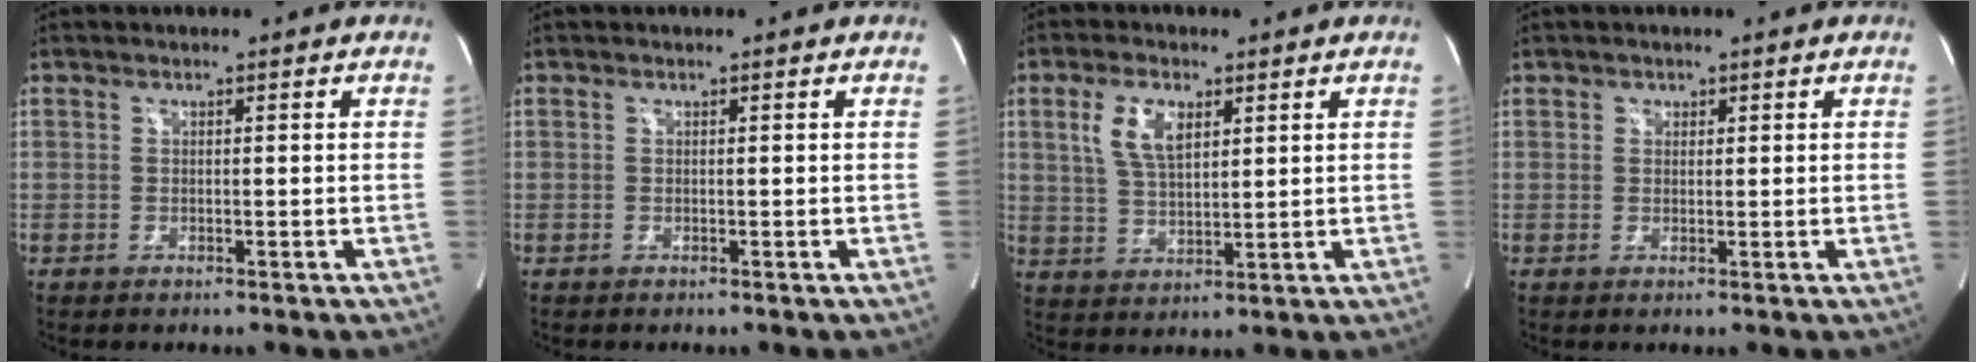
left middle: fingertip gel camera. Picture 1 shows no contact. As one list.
[{"total": 0.0}, {"total": 6.8, "force": [2.9, 2.9, 5.4], "torque": [-0.115, 0.010, 0.062]}, {"total": 1.1, "force": [0.6, 0.9, 0.2], "torque": [0.006, -0.002, 0.006]}]